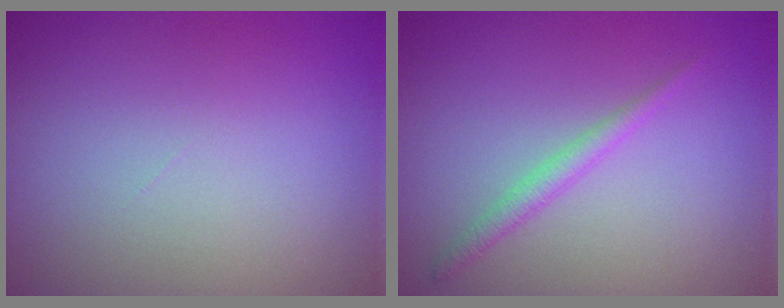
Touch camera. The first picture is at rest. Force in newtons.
{"total": 1.4, "press": 1.4, "slide": 0.1}